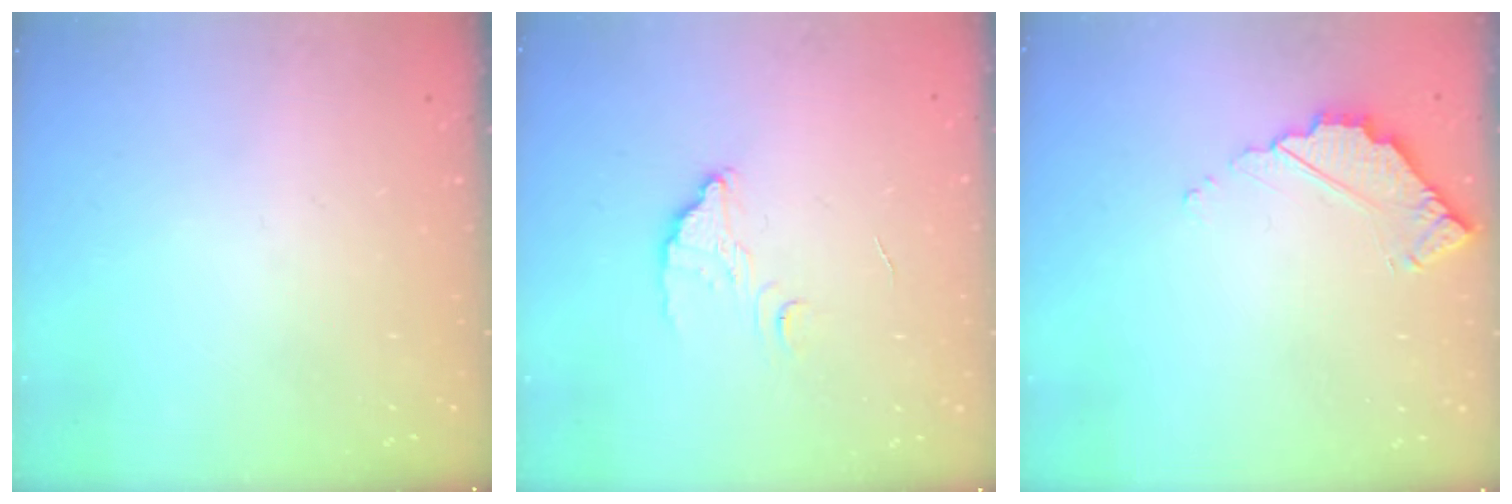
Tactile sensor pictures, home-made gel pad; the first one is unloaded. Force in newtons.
{"total": 3.8, "press": 3.8, "slide": 0.2}
{"total": 5.0, "press": 5.0, "slide": 0.4}